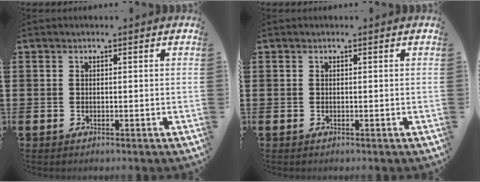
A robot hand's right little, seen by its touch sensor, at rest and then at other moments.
{"total": 0.0}